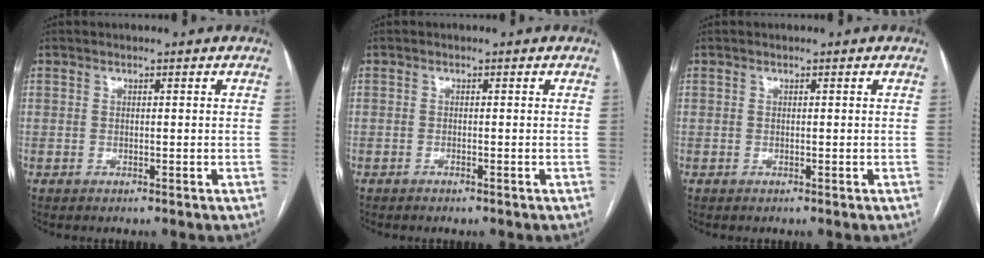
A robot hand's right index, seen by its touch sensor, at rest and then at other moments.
{"total": 0.6, "force": [-0.5, 0.1, 0.3], "torque": [-0.010, -0.002, -0.007]}
{"total": 0.0}